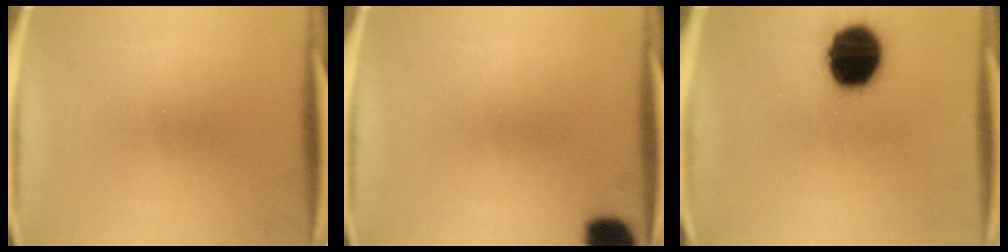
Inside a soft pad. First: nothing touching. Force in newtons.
{"total": 7.2}
{"total": 18.6}